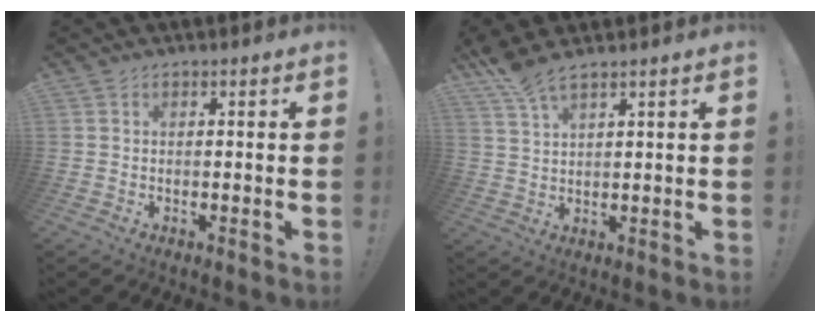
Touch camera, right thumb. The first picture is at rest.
{"total": 5.8, "force": [4.7, 0.7, 3.2], "torque": [-0.066, -0.027, 0.087]}